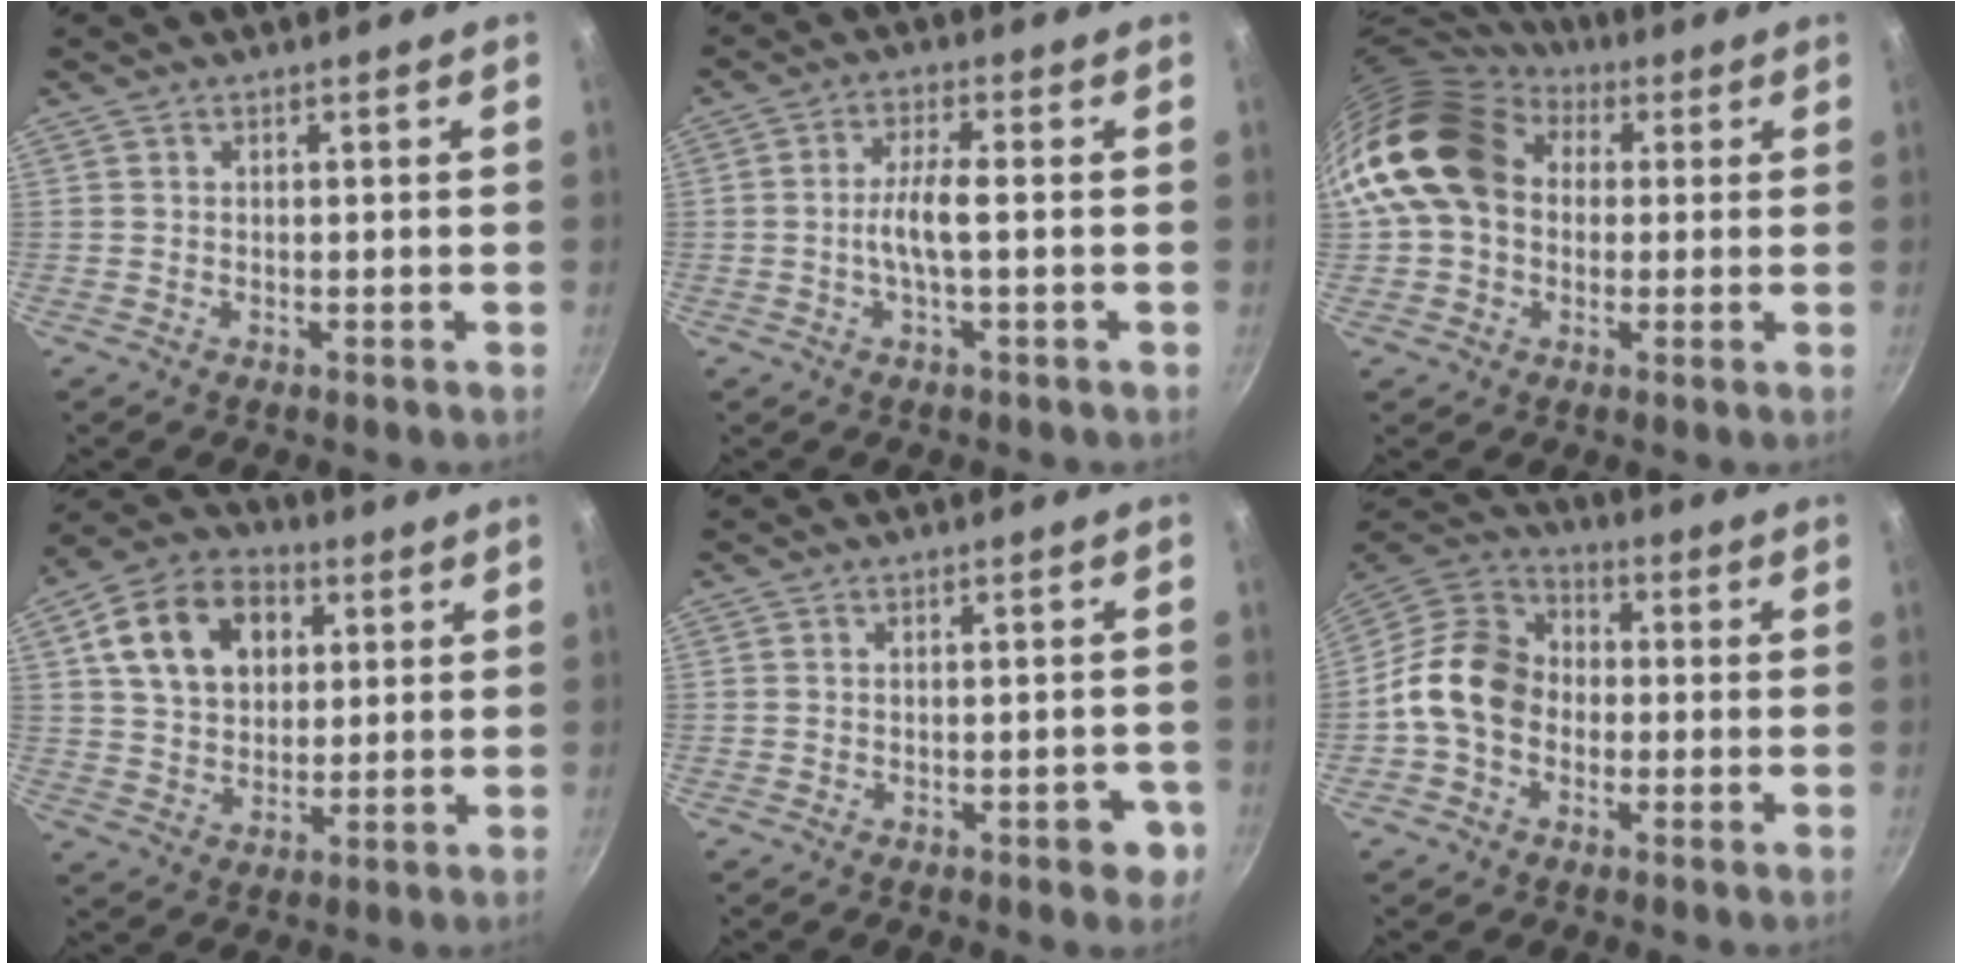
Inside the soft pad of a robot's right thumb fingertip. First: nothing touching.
{"total": 5.4, "force": [-0.8, 1.1, 5.2], "torque": [-0.110, 0.015, -0.020]}
{"total": 16.6, "force": [3.2, 13.0, 9.8], "torque": [-0.159, 0.029, 0.044]}
{"total": 15.2, "force": [4.6, 11.0, 9.4], "torque": [-0.141, 0.006, 0.070]}
{"total": 4.3, "force": [-1.9, 1.8, 3.4], "torque": [-0.030, 0.012, -0.022]}
{"total": 12.6, "force": [-2.1, 9.8, 7.5], "torque": [-0.103, 0.036, -0.064]}